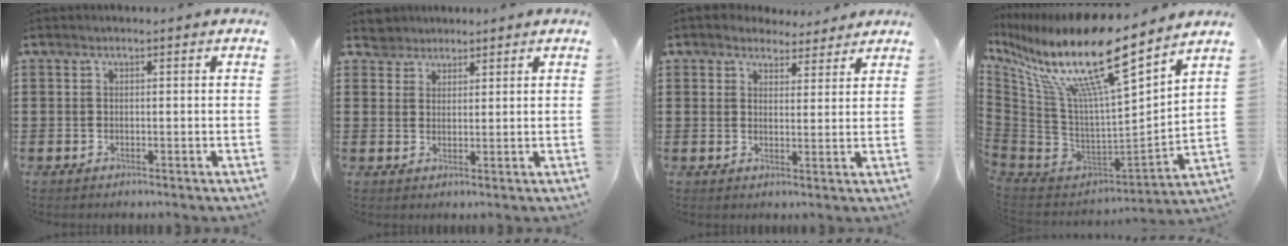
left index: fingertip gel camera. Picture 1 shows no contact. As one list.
[{"total": 2.7, "force": [2.3, 1.3, -0.4], "torque": [-0.003, 0.007, 0.046]}, {"total": 4.0, "force": [3.6, 1.6, 0.5], "torque": [-0.023, -0.004, 0.069]}, {"total": 16.4, "force": [11.5, 1.8, 11.5], "torque": [-0.251, -0.086, 0.175]}]